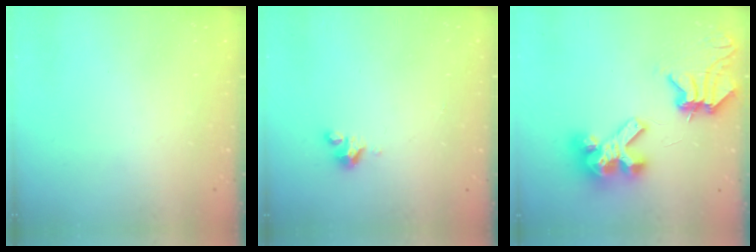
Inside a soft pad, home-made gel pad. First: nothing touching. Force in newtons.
{"total": 3.6, "press": 3.6, "slide": 0.4}
{"total": 12.5, "press": 12.4, "slide": 1.5}